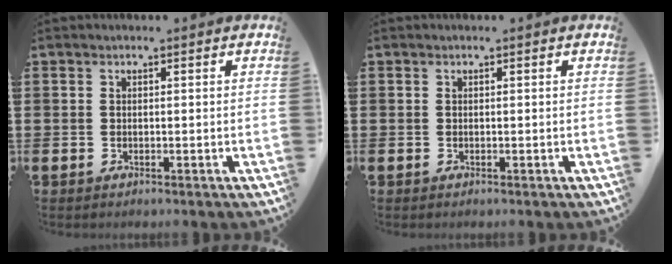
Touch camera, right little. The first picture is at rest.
{"total": 0.0}